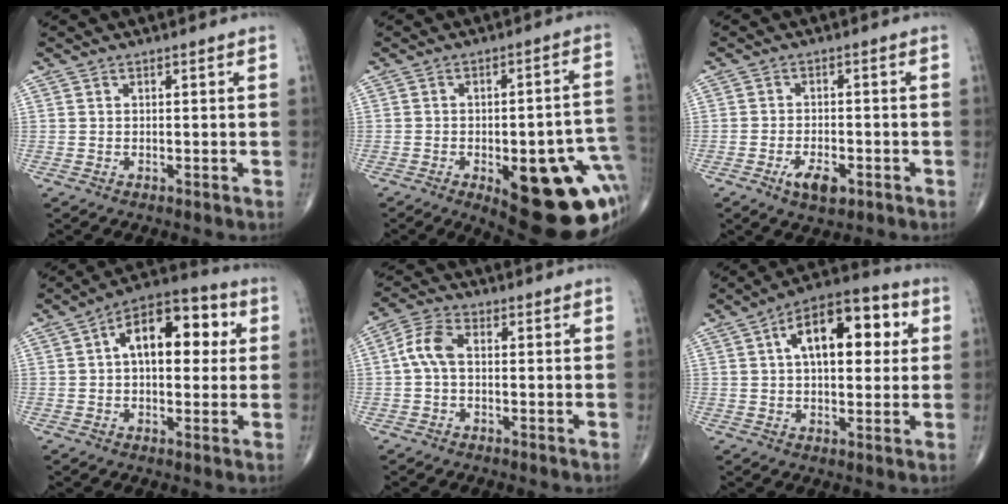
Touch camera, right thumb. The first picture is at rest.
{"total": 23.6, "force": [-7.1, 8.4, 20.9], "torque": [-0.202, 0.018, -0.067]}
{"total": 5.2, "force": [-2.6, 2.4, 3.8], "torque": [-0.062, 0.005, -0.041]}
{"total": 14.9, "force": [3.0, 8.1, 12.1], "torque": [-0.155, 0.029, 0.038]}
{"total": 5.7, "force": [0.0, 3.3, 4.7], "torque": [-0.099, 0.019, -0.007]}
{"total": 16.4, "force": [4.2, 8.3, 13.5], "torque": [-0.174, 0.022, 0.057]}